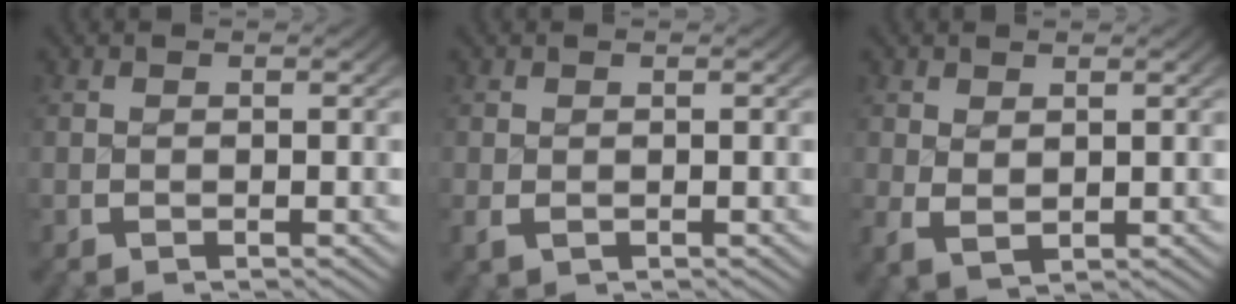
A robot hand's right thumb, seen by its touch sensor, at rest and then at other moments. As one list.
[{"total": 0.8, "force": [-0.1, 0.6, 0.5], "torque": [-0.011, -0.003, 0.000]}, {"total": 1.9, "force": [0.6, 1.3, 1.3], "torque": [-0.024, -0.011, 0.020]}]